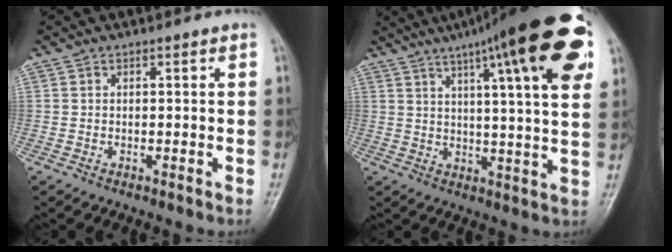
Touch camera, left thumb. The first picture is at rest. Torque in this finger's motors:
{"motor_torque": [1.07, 0.68, 1.89, -0.88, 0.27]}